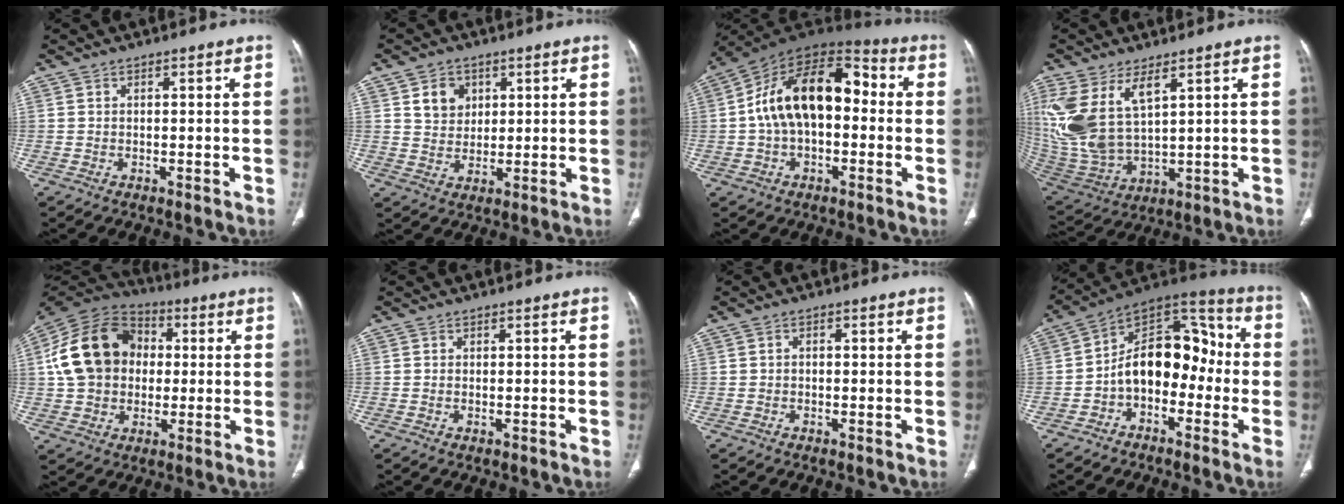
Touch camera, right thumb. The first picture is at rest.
{"total": 5.9, "force": [2.4, 4.8, 2.4], "torque": [-0.019, -0.012, 0.045]}
{"total": 18.7, "force": [0.3, 11.2, 14.9], "torque": [-0.231, 0.050, -0.004]}
{"total": 15.2, "force": [6.2, 7.4, 11.7], "torque": [-0.255, -0.023, 0.146]}
{"total": 18.2, "force": [1.7, 14.5, 10.8], "torque": [-0.187, 0.024, 0.024]}
{"total": 0.6, "force": [-0.2, 0.4, 0.5], "torque": [-0.012, 0.001, -0.001]}
{"total": 0.8, "force": [-0.1, 0.6, 0.4], "torque": [-0.005, 0.002, -0.005]}
{"total": 15.1, "force": [-2.7, 10.0, 11.0], "torque": [-0.135, 0.069, -0.058]}